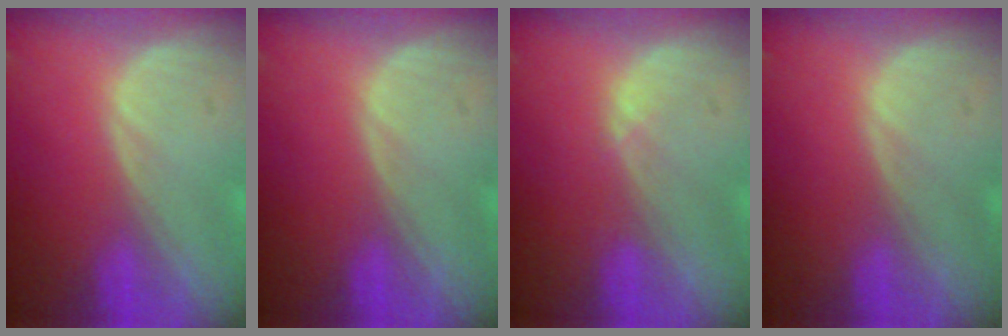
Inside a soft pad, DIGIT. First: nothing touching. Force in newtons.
{"total": 0.0}
{"total": 0.7, "press": 0.6, "slide": 0.4}
{"total": 0.0}